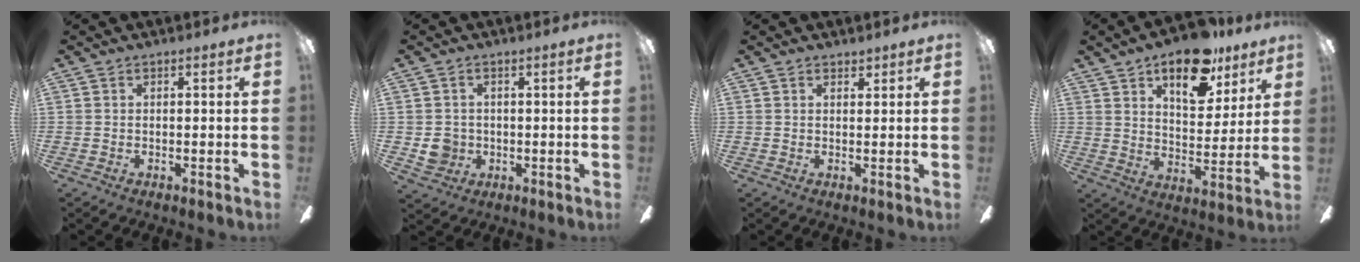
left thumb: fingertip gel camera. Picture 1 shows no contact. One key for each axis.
{"total": 4.4, "fx": -0.2, "fy": 4.3, "fz": 1.1, "tx": -0.011, "ty": 0.007, "tz": -0.001}
{"total": 1.2, "fx": 1.1, "fy": 0.5, "fz": 0.1, "tx": 0.005, "ty": -0.003, "tz": 0.020}
{"total": 15.8, "fx": 10.6, "fy": 7.6, "fz": 9.0, "tx": -0.123, "ty": -0.053, "tz": 0.181}